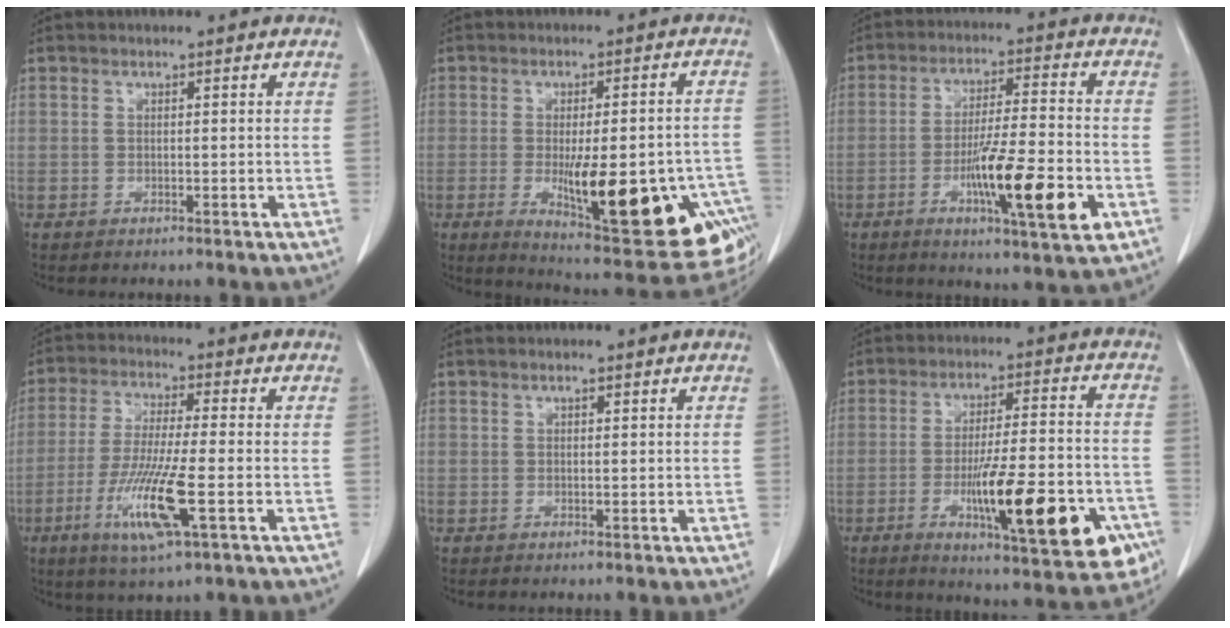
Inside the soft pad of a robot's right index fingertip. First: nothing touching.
{"total": 23.9, "force": [-7.8, 6.4, 21.7], "torque": [-0.225, -0.002, -0.089]}
{"total": 14.7, "force": [-5.0, 1.6, 13.8], "torque": [-0.229, -0.012, -0.079]}
{"total": 11.9, "force": [-4.2, 0.9, 11.0], "torque": [-0.225, -0.024, -0.078]}
{"total": 1.0, "force": [0.5, 0.5, 0.7], "torque": [-0.017, 0.000, 0.010]}
{"total": 20.5, "force": [-7.5, 4.2, 18.6], "torque": [-0.240, -0.002, -0.097]}